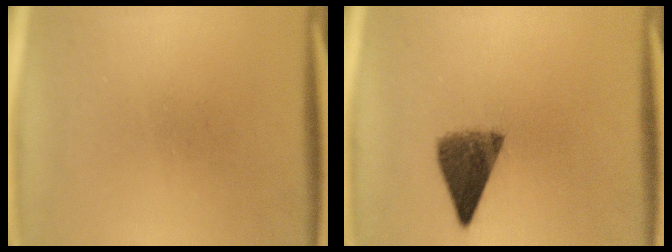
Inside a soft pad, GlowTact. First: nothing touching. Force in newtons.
{"total": 6.9}